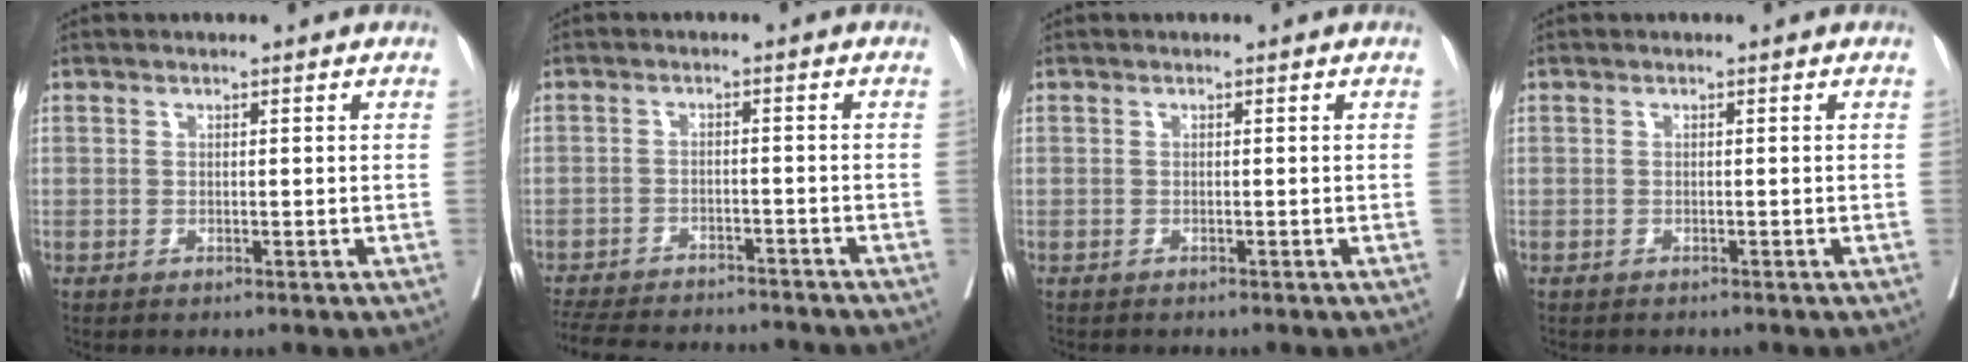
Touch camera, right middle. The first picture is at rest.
{"total": 16.4, "force": [-15.0, 3.2, 5.8], "torque": [-0.134, -0.017, -0.208]}
{"total": 0.9, "force": [-0.9, 0.3, 0.2], "torque": [-0.008, -0.002, -0.013]}
{"total": 1.4, "force": [-1.2, 0.5, 0.3], "torque": [-0.011, -0.002, -0.016]}